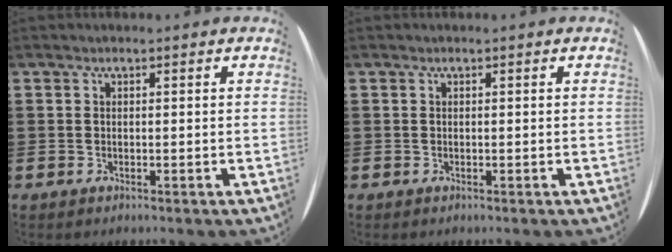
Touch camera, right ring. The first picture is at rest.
{"total": 0.0}